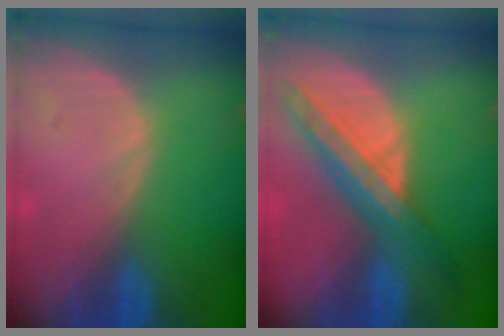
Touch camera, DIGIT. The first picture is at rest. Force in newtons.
{"total": 8.8, "press": 7.6, "slide": 4.4}